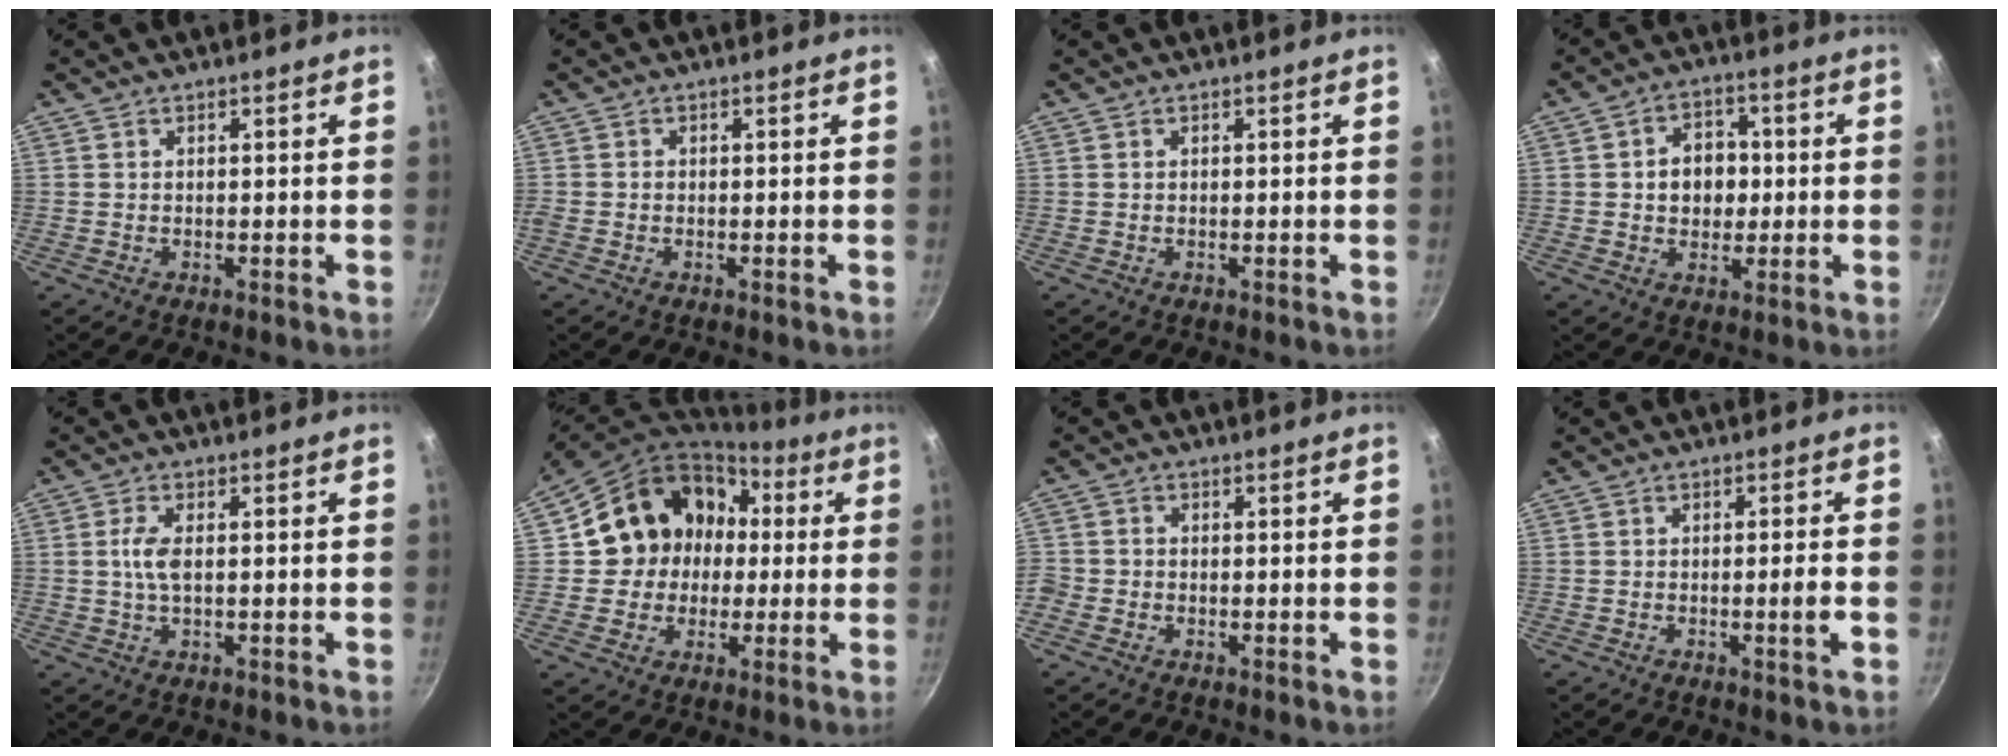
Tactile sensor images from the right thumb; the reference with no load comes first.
{"total": 0.8, "force": [-0.3, 0.7, 0.2], "torque": [-0.004, 0.001, -0.008]}
{"total": 0.0}
{"total": 7.7, "force": [0.3, 6.1, 4.7], "torque": [-0.038, 0.008, 0.000]}
{"total": 3.9, "force": [0.2, 1.6, 3.5], "torque": [-0.081, 0.005, 0.000]}
{"total": 17.0, "force": [1.9, 15.0, 7.8], "torque": [-0.100, 0.046, 0.027]}
{"total": 3.2, "force": [-1.7, 2.4, 1.4], "torque": [-0.041, 0.007, -0.043]}
{"total": 2.9, "force": [-1.0, 0.0, 2.8], "torque": [-0.044, 0.010, -0.012]}